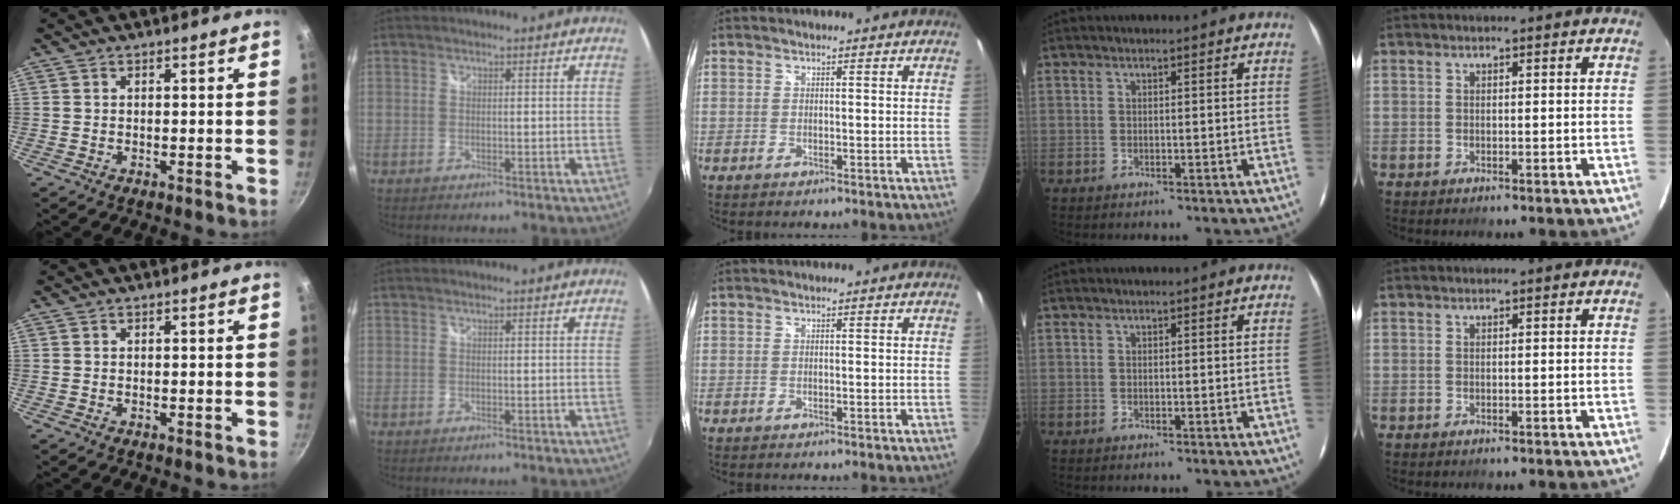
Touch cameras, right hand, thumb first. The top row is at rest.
{}